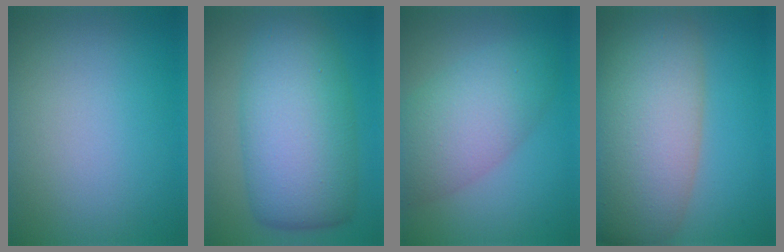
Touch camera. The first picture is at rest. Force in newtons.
{"total": 10.2, "press": 10.2, "slide": 0.0}
{"total": 6.3, "press": 6.3, "slide": 0.2}
{"total": 11.8, "press": 11.8, "slide": 0.7}